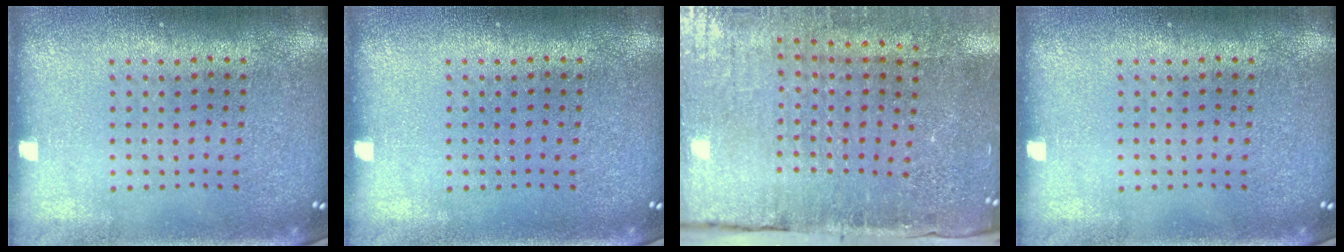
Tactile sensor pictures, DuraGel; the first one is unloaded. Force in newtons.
{"total": 0.0}
{"total": 4.3, "press": 3.7, "slide": 2.2}
{"total": 0.0}